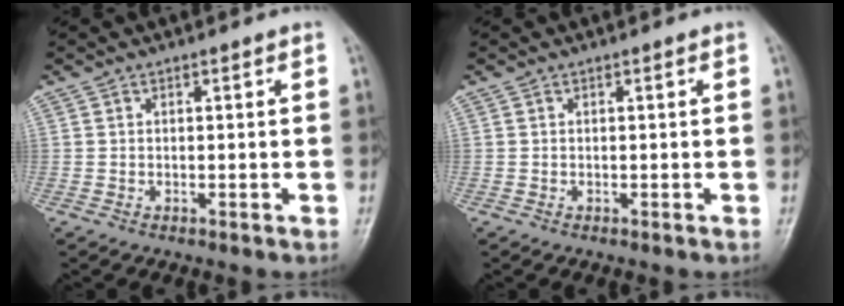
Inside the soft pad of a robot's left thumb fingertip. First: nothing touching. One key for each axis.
{"total": 0.0}